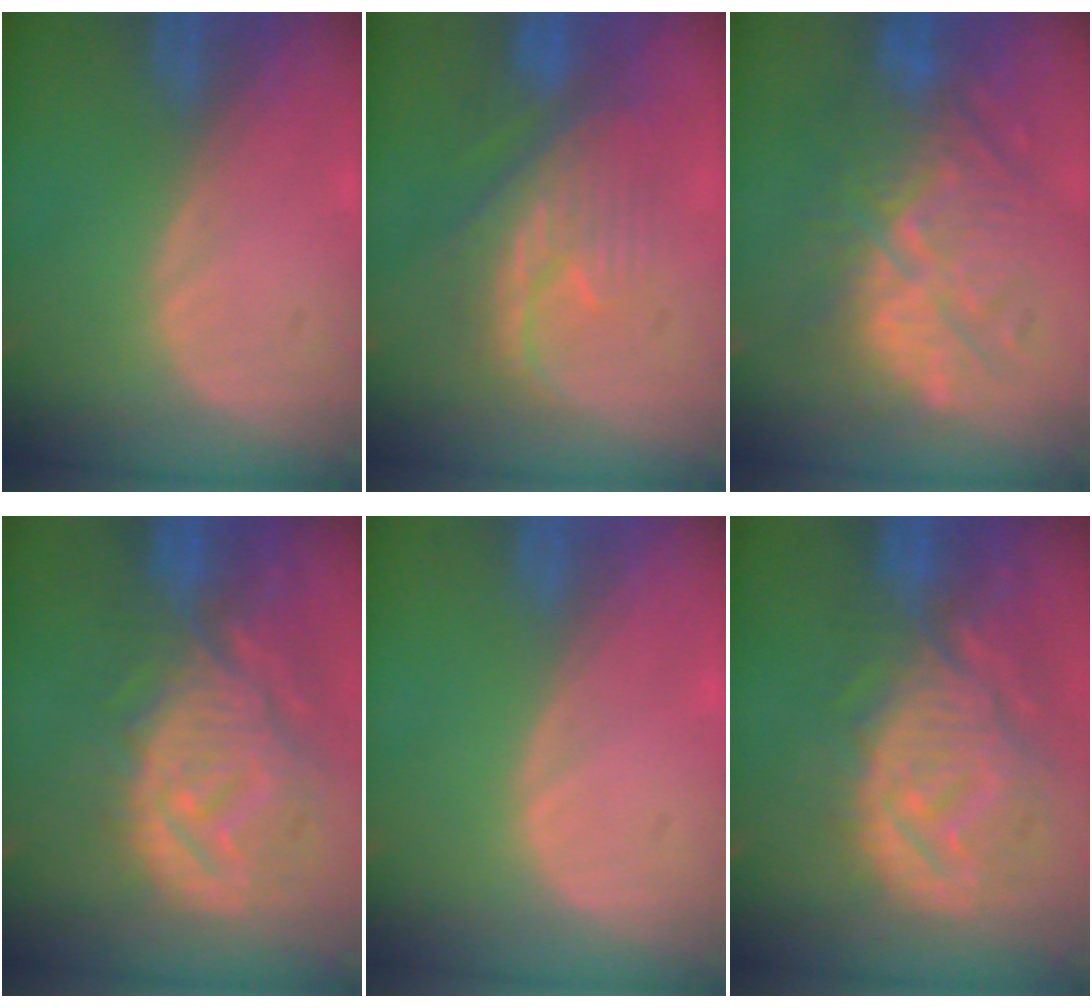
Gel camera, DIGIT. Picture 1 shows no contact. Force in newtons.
{"total": 8.0, "press": 7.9, "slide": 1.1}
{"total": 10.2, "press": 10.2, "slide": 0.3}
{"total": 12.6, "press": 11.1, "slide": 5.8}
{"total": 0.0}
{"total": 12.6, "press": 11.1, "slide": 5.8}